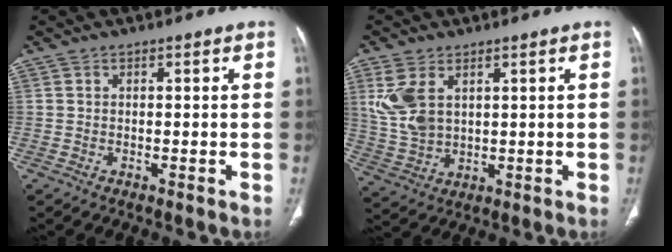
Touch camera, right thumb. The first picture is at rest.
{"total": 9.1, "force": [3.3, 5.5, 6.4], "torque": [-0.141, -0.008, 0.080]}